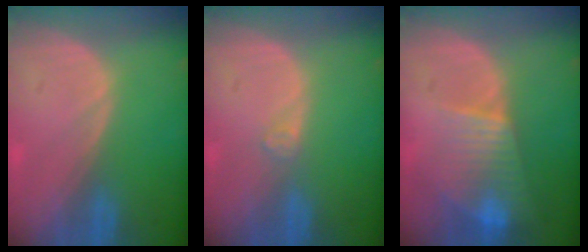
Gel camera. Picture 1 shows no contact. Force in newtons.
{"total": 1.1, "press": 1.0, "slide": 0.2}
{"total": 8.0, "press": 6.9, "slide": 4.1}